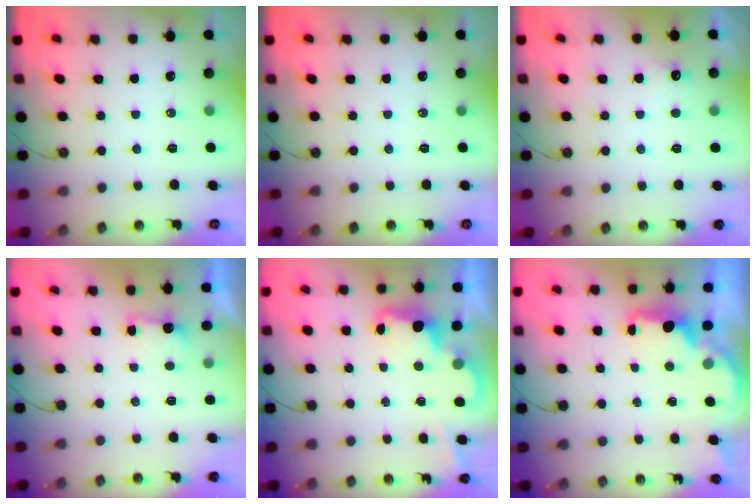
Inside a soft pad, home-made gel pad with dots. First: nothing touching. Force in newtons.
{"total": 0.0}
{"total": 3.7, "press": 3.6, "slide": 1.0}
{"total": 2.3, "press": 2.2, "slide": 0.8}
{"total": 2.3, "press": 2.3, "slide": 0.5}
{"total": 2.3, "press": 2.1, "slide": 0.8}